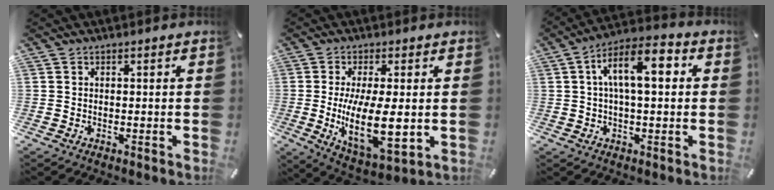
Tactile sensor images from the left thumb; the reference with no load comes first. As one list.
[{"total": 14.7, "force": [-0.2, 6.1, 13.4], "torque": [-0.253, -0.027, -0.003]}, {"total": 11.0, "force": [2.2, 4.6, 9.8], "torque": [-0.159, 0.007, 0.034]}]